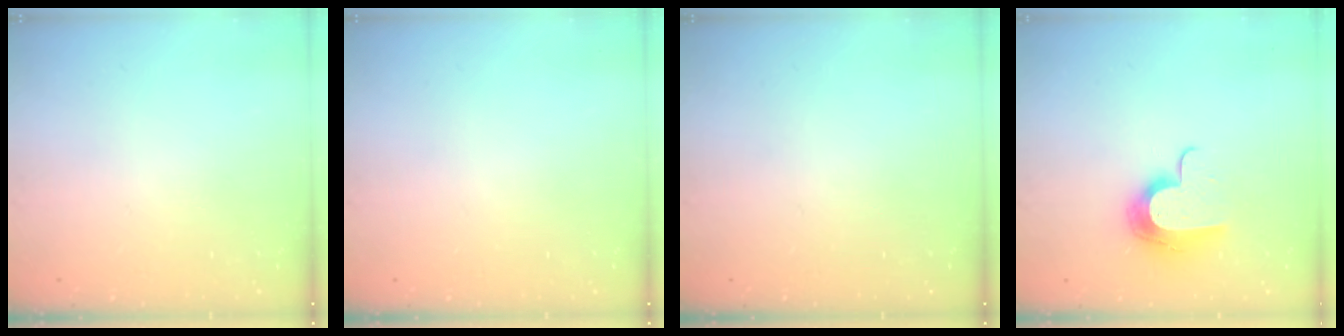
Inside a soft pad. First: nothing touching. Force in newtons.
{"total": 0.0}
{"total": 0.0}
{"total": 12.1, "press": 12.1, "slide": 0.6}